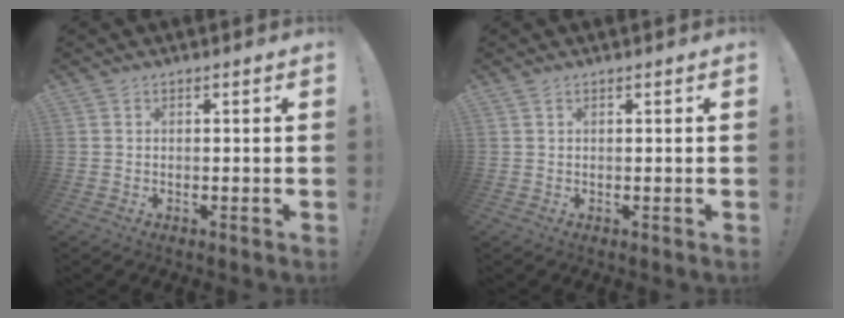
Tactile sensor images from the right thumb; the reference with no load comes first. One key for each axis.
{"total": 0.6, "fx": 0.4, "fy": 0.0, "fz": 0.5, "tx": -0.011, "ty": 0.001, "tz": 0.006}